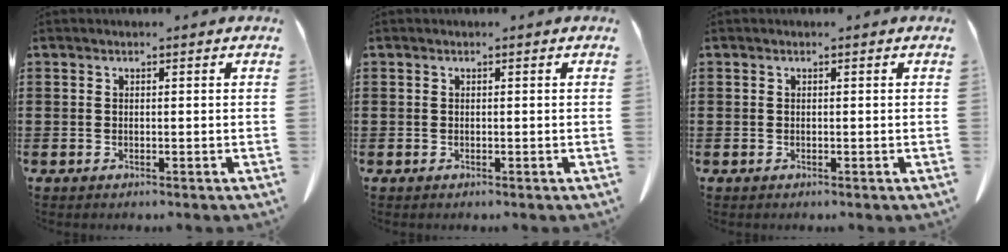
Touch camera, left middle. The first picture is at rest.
{"total": 0.0}
{"total": 0.0}